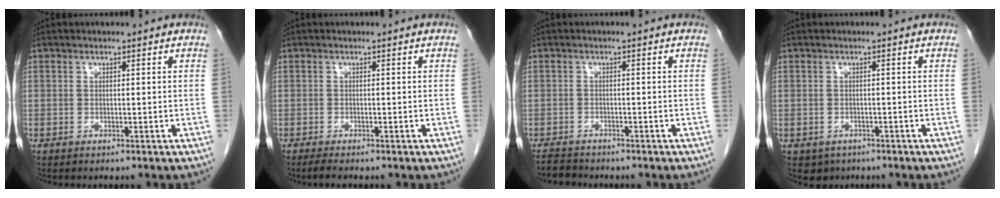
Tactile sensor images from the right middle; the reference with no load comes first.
{"total": 1.5, "force": [-1.2, 0.1, 0.8], "torque": [-0.025, -0.008, -0.023]}
{"total": 2.6, "force": [-2.6, 0.6, 0.1], "torque": [-0.008, -0.010, -0.045]}
{"total": 2.4, "force": [-1.4, 1.9, 0.4], "torque": [-0.009, 0.003, -0.017]}